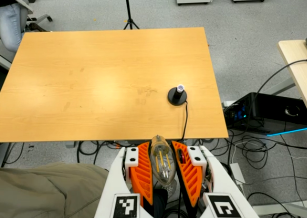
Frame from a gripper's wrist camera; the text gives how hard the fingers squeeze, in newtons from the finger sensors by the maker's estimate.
{"total": 20.7, "left": 21.9, "right": 19.4}